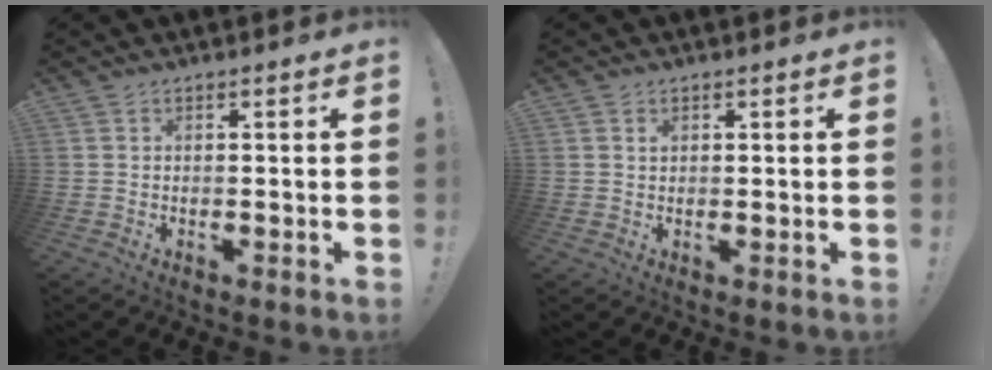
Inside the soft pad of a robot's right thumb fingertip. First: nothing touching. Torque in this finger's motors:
{"motor_torque": [-0.20, 0.00, 0.00, 0.21, -0.03]}